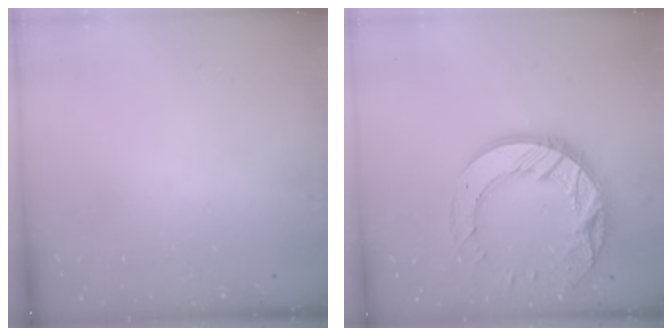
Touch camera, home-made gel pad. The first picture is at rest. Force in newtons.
{"total": 18.4, "press": 18.3, "slide": 1.9}